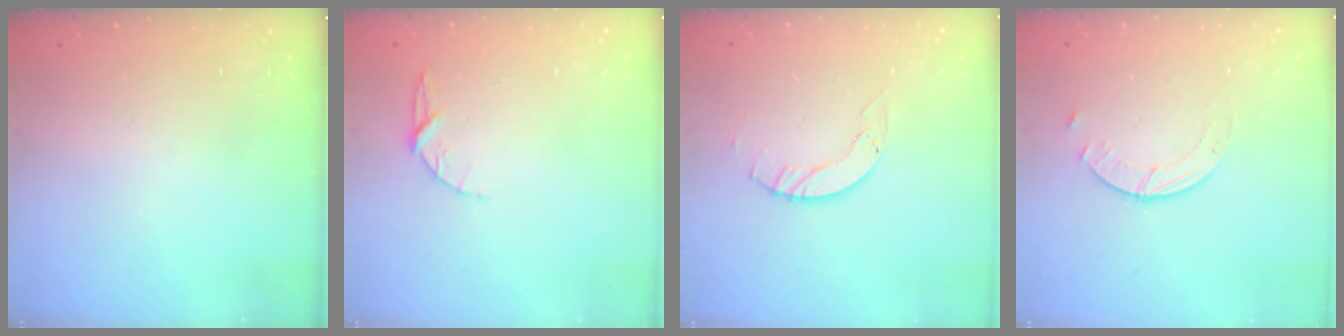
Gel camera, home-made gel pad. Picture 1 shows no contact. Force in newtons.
{"total": 5.1, "press": 5.1, "slide": 0.4}
{"total": 4.5, "press": 4.5, "slide": 0.5}
{"total": 2.5, "press": 2.5, "slide": 0.3}